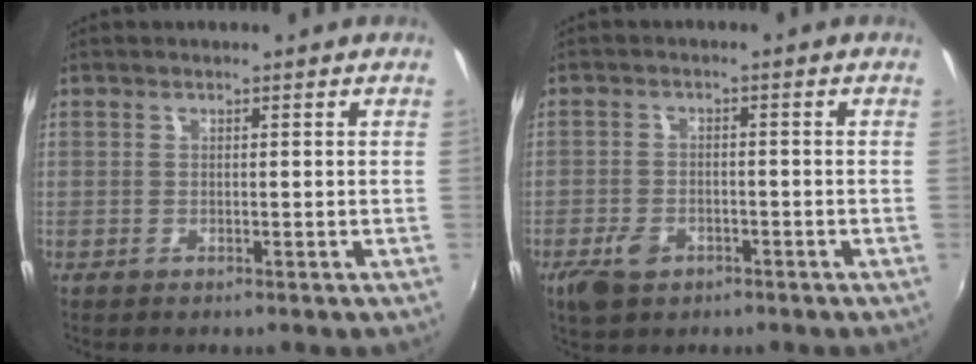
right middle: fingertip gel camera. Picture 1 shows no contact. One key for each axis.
{"total": 5.8, "fx": -3.4, "fy": 3.5, "fz": 3.0, "tx": -0.082, "ty": -0.007, "tz": -0.062}